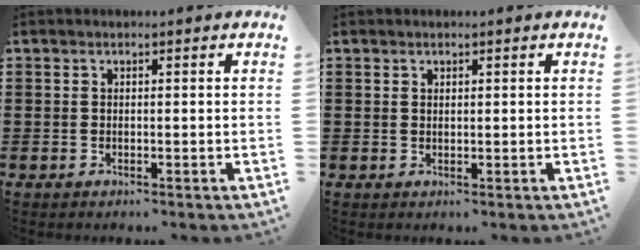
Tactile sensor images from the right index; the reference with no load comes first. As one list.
[{"total": 0.6, "force": [0.5, 0.4, 0.2], "torque": [-0.004, 0.003, 0.009]}]